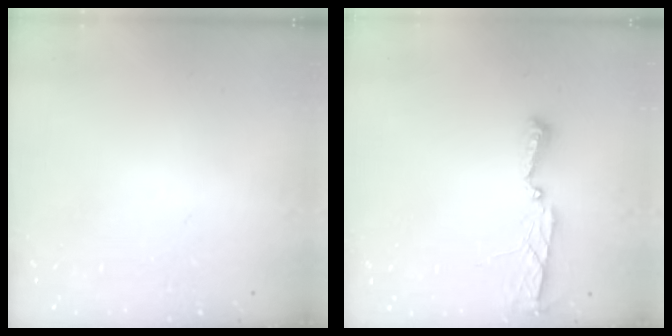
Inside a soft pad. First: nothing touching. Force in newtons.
{"total": 4.0, "press": 4.0, "slide": 0.5}